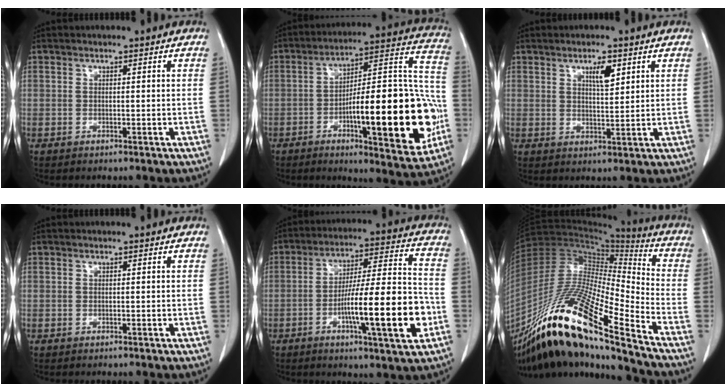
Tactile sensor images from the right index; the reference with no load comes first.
{"total": 25.3, "force": [-6.0, 5.5, 24.0], "torque": [-0.302, 0.020, -0.078]}
{"total": 3.9, "force": [2.0, 1.0, 3.2], "torque": [-0.055, -0.002, 0.036]}
{"total": 0.0}
{"total": 17.5, "force": [-5.3, 1.3, 16.6], "torque": [-0.269, 0.003, -0.080]}
{"total": 25.2, "force": [-17.4, 1.8, 18.2], "torque": [-0.345, -0.036, -0.322]}